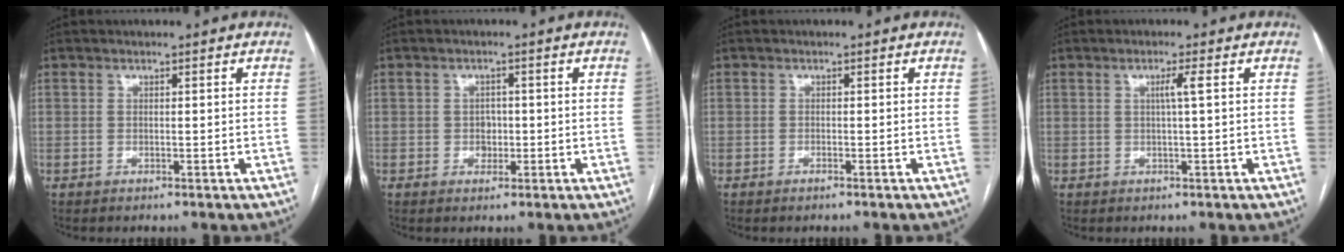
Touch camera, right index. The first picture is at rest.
{"total": 2.1, "force": [-0.3, 1.7, 1.1], "torque": [-0.014, 0.004, -0.002]}
{"total": 0.6, "force": [-0.5, 0.1, 0.3], "torque": [-0.010, -0.001, -0.008]}
{"total": 2.0, "force": [0.4, -0.5, 1.9], "torque": [-0.032, 0.000, 0.007]}